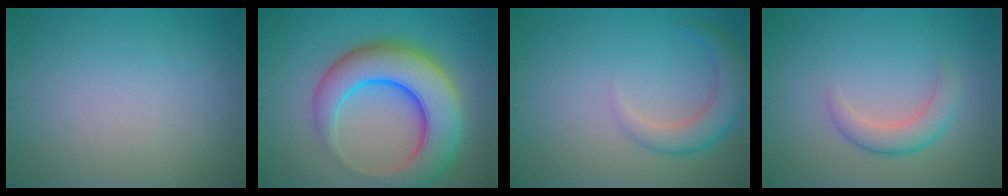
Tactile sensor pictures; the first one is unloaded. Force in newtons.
{"total": 10.1, "press": 10.1, "slide": 0.5}
{"total": 3.5, "press": 3.5, "slide": 0.2}
{"total": 2.1, "press": 2.0, "slide": 0.2}